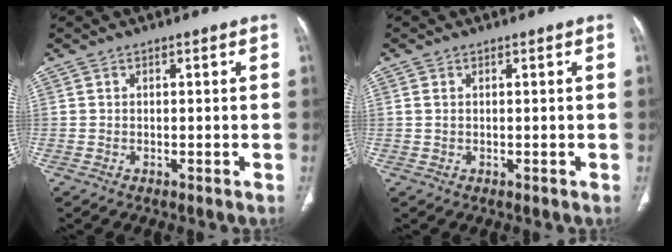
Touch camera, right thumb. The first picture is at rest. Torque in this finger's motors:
{"motor_torque": [0.04, -0.05, -0.36, 0.11, -0.02]}